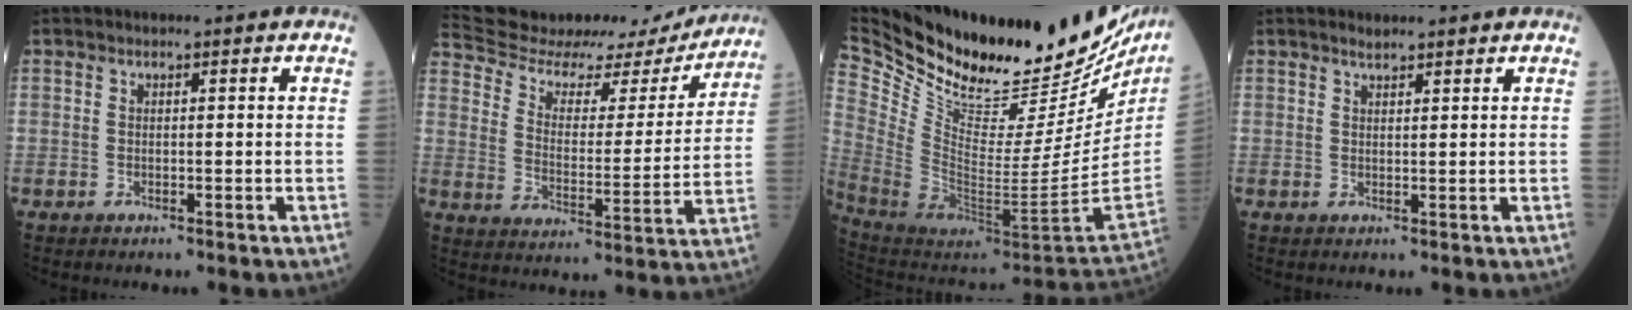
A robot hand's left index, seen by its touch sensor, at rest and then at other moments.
{"total": 22.0, "force": [20.9, 4.8, 4.9], "torque": [-0.081, -0.028, 0.289]}
{"total": 38.0, "force": [30.1, 12.3, 19.8], "torque": [-0.369, -0.056, 0.447]}
{"total": 1.9, "force": [1.7, 0.3, 0.7], "torque": [-0.016, 0.010, 0.030]}